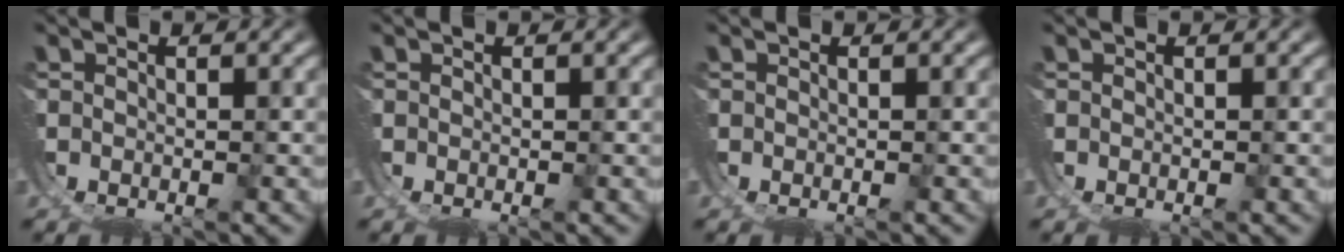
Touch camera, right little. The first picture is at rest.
{"total": 0.0}
{"total": 0.0}
{"total": 0.0}